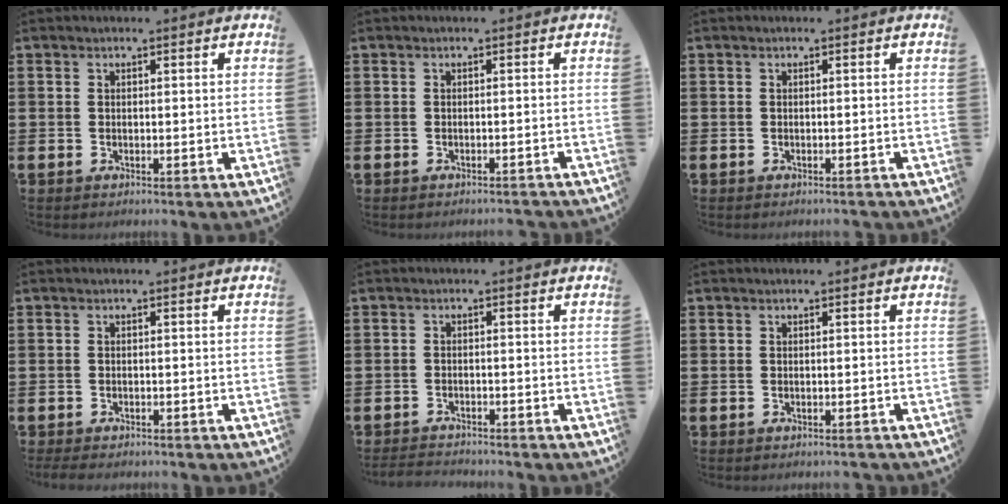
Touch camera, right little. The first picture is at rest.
{"total": 0.6, "force": [-0.6, -0.1, 0.0], "torque": [-0.001, 0.000, -0.013]}
{"total": 0.0}
{"total": 0.7, "force": [-0.6, 0.3, 0.3], "torque": [-0.007, 0.001, -0.013]}
{"total": 1.5, "force": [-1.5, 0.1, -0.1], "torque": [-0.003, 0.003, -0.032]}
{"total": 0.0}